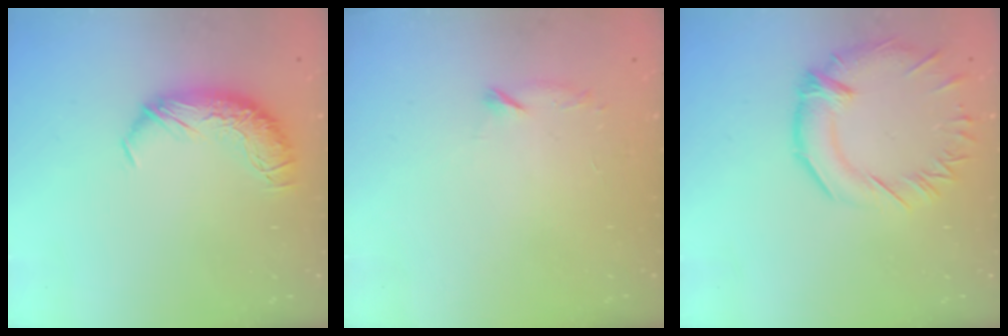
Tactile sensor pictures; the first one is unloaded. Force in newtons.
{"total": 6.2, "press": 6.1, "slide": 1.2}
{"total": 2.6, "press": 2.1, "slide": 1.5}